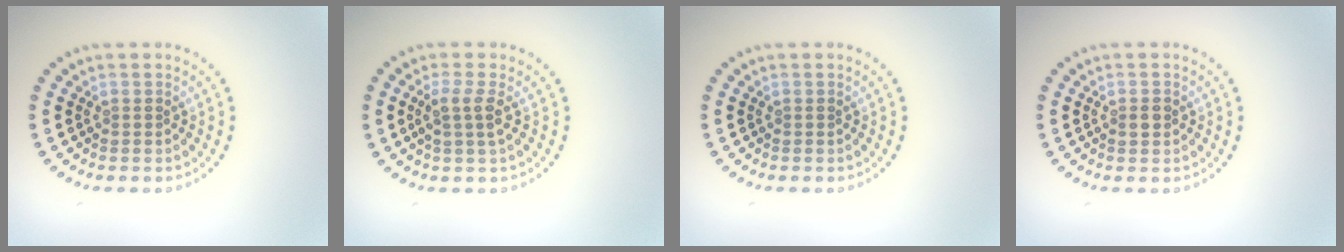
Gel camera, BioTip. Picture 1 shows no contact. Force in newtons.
{"total": 2.1, "press": 1.8, "slide": 1.1}
{"total": 0.0}
{"total": 1.2, "press": 1.1, "slide": 0.2}